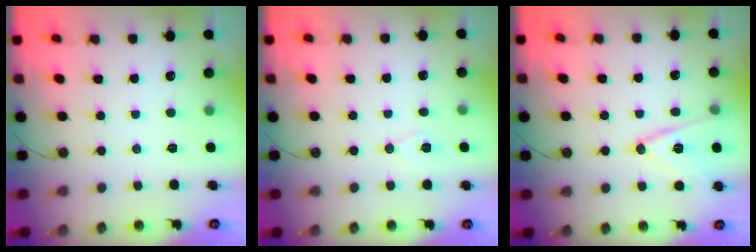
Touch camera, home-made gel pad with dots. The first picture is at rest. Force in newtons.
{"total": 6.9, "press": 5.3, "slide": 4.5}
{"total": 13.6, "press": 13.2, "slide": 3.3}